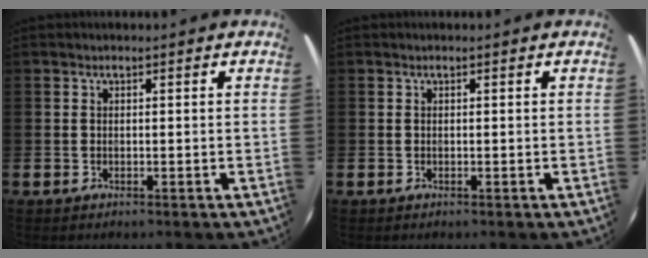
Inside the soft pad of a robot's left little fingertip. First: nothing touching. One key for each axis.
{"total": 0.0}